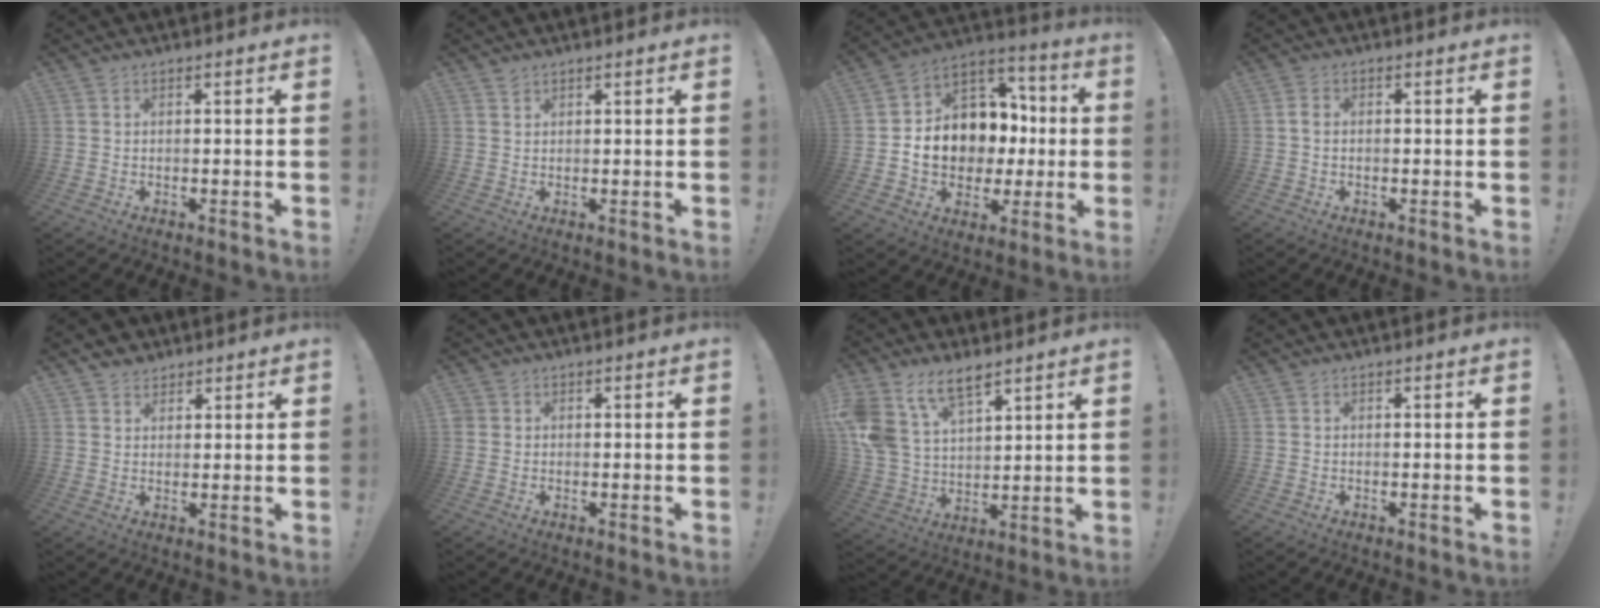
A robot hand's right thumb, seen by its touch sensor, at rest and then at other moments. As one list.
[{"total": 1.0, "force": [0.9, 0.4, 0.2], "torque": [0.002, -0.005, 0.017]}, {"total": 13.4, "force": [-1.1, 11.4, 7.0], "torque": [-0.092, 0.008, -0.001]}, {"total": 1.9, "force": [-0.1, 1.2, 1.4], "torque": [-0.028, 0.005, -0.002]}, {"total": 3.2, "force": [2.3, 2.2, 0.4], "torque": [-0.008, -0.010, 0.043]}, {"total": 1.4, "force": [0.4, 1.3, 0.4], "torque": [-0.012, 0.004, 0.009]}, {"total": 13.8, "force": [9.1, 7.6, 7.2], "torque": [-0.151, -0.047, 0.177]}, {"total": 0.0}]